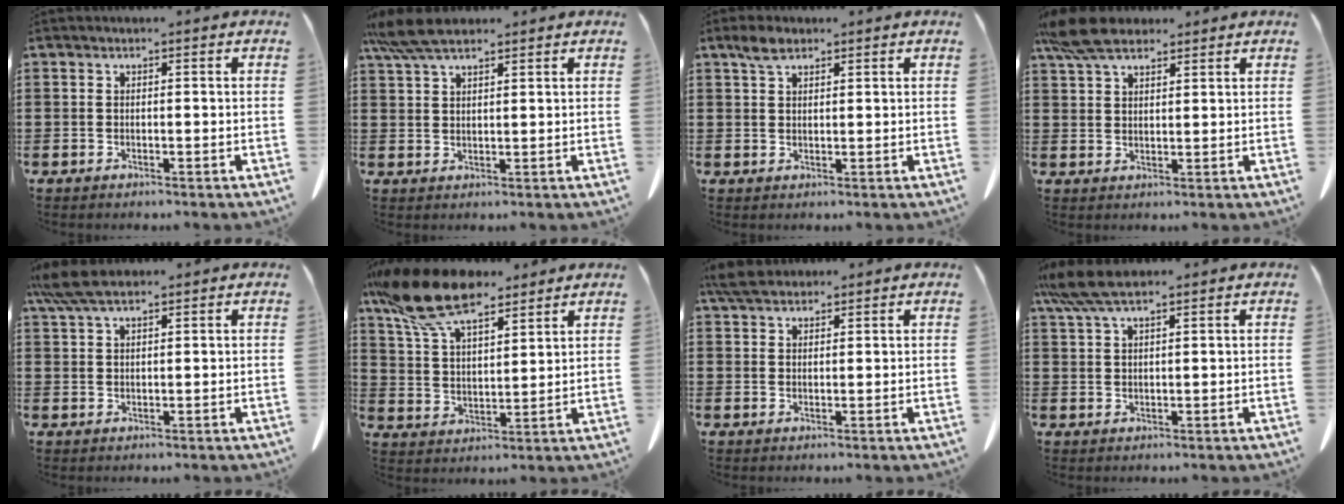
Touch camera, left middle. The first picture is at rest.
{"total": 6.0, "force": [4.6, 1.5, 3.4], "torque": [-0.079, -0.003, 0.088]}
{"total": 3.0, "force": [2.0, 1.4, 1.8], "torque": [-0.040, 0.005, 0.037]}
{"total": 7.0, "force": [5.5, 2.4, 3.5], "torque": [-0.086, -0.002, 0.105]}
{"total": 5.3, "force": [3.9, 1.4, 3.3], "torque": [-0.082, -0.004, 0.071]}
{"total": 13.5, "force": [10.2, 4.0, 7.8], "torque": [-0.188, -0.024, 0.186]}
{"total": 4.2, "force": [3.6, 1.3, 1.7], "torque": [-0.042, 0.000, 0.069]}
{"total": 6.2, "force": [4.6, 1.1, 4.0], "torque": [-0.096, -0.006, 0.083]}